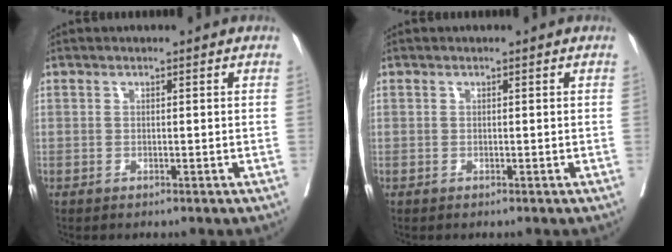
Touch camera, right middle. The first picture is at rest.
{"total": 0.0}